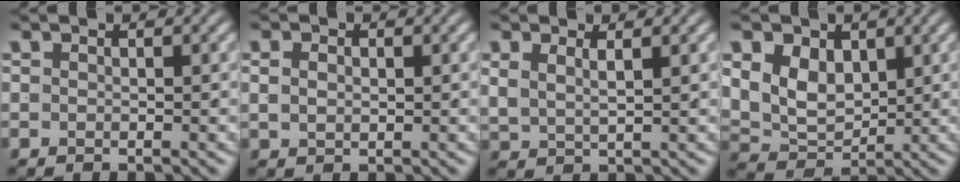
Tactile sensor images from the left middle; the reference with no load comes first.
{"total": 0.9, "force": [0.3, 0.2, 0.8], "torque": [-0.009, -0.007, 0.016]}
{"total": 1.9, "force": [1.0, 0.8, 1.4], "torque": [-0.033, -0.010, 0.032]}
{"total": 8.0, "force": [0.8, 6.7, 4.4], "torque": [-0.100, -0.026, 0.023]}